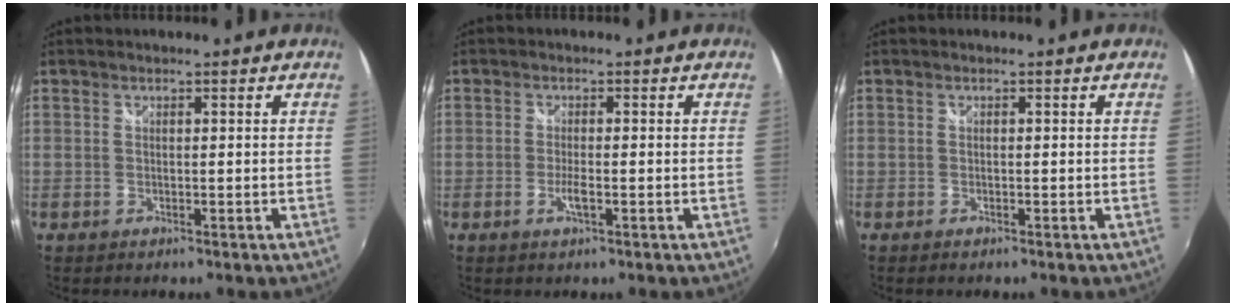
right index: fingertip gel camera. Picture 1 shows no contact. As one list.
[{"total": 2.1, "force": [-0.8, 0.2, 1.9], "torque": [-0.041, -0.004, -0.016]}, {"total": 0.0}]